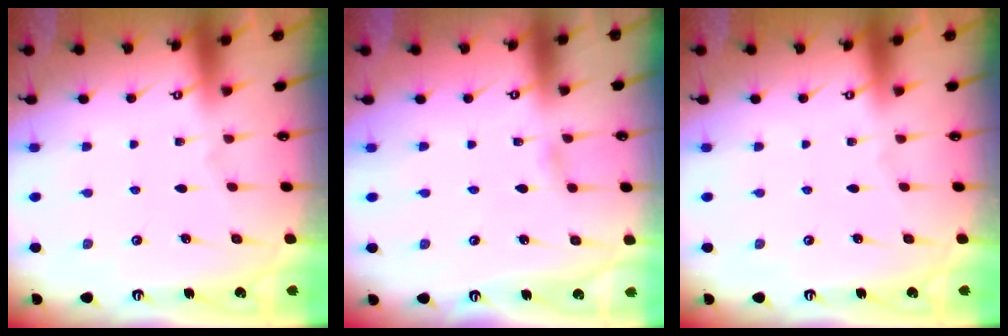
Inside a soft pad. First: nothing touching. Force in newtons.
{"total": 1.7, "press": 1.7, "slide": 0.2}
{"total": 0.0}